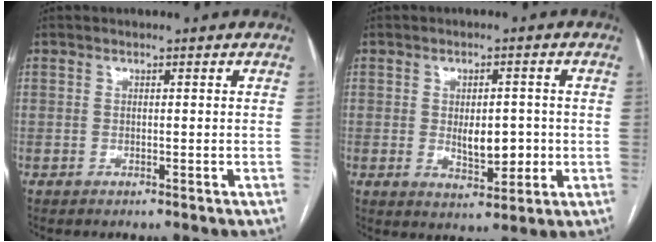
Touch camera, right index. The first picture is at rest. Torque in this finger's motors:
{"motor_torque": [0.12, 0.14, 0.12, 0.04]}